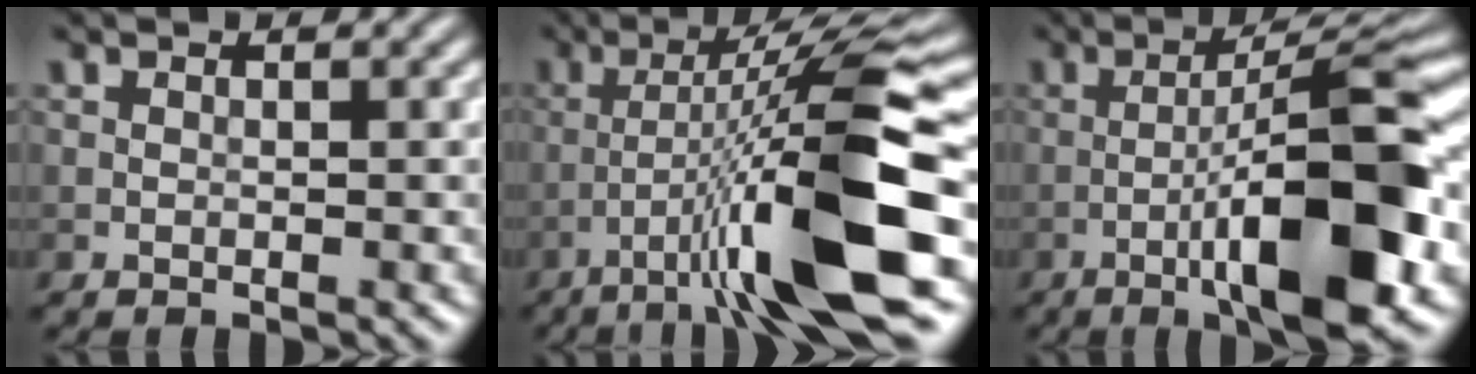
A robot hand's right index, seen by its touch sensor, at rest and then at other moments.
{"total": 11.5, "force": [-4.4, 0.9, 10.6], "torque": [-0.170, 0.022, -0.070]}
{"total": 12.2, "force": [-4.0, 2.4, 11.3], "torque": [-0.163, 0.018, -0.064]}